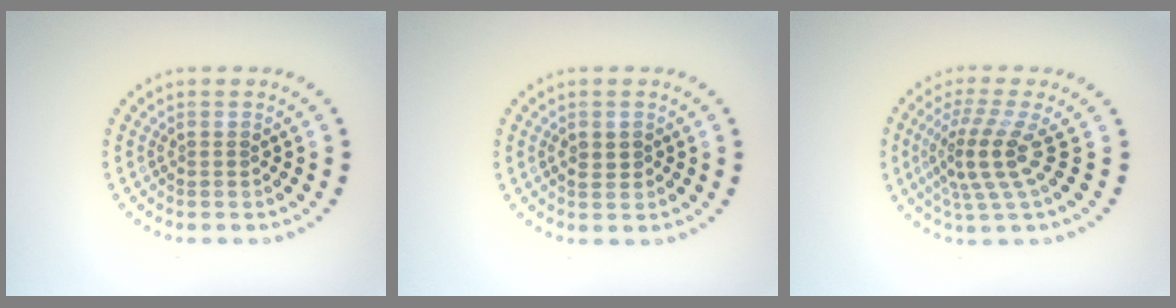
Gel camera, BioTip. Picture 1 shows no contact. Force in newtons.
{"total": 1.2, "press": 1.2, "slide": 0.1}
{"total": 4.1, "press": 2.8, "slide": 3.0}